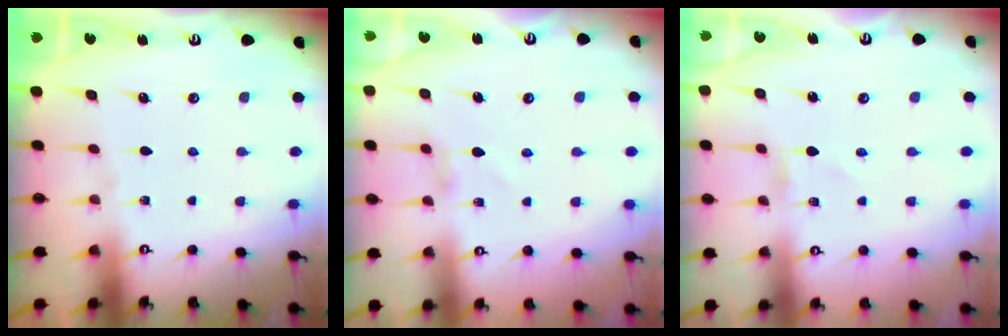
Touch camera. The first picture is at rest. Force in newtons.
{"total": 1.6, "press": 1.5, "slide": 0.3}
{"total": 0.0}